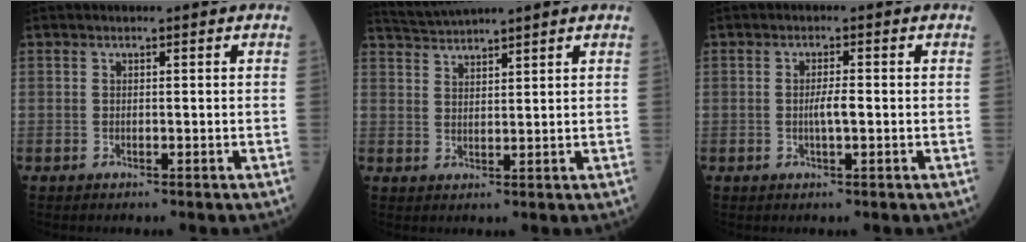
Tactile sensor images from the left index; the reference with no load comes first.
{"total": 4.4, "force": [4.2, -0.9, 1.0], "torque": [-0.024, 0.022, 0.082]}
{"total": 2.1, "force": [-0.4, 0.2, 2.1], "torque": [-0.040, -0.002, -0.007]}